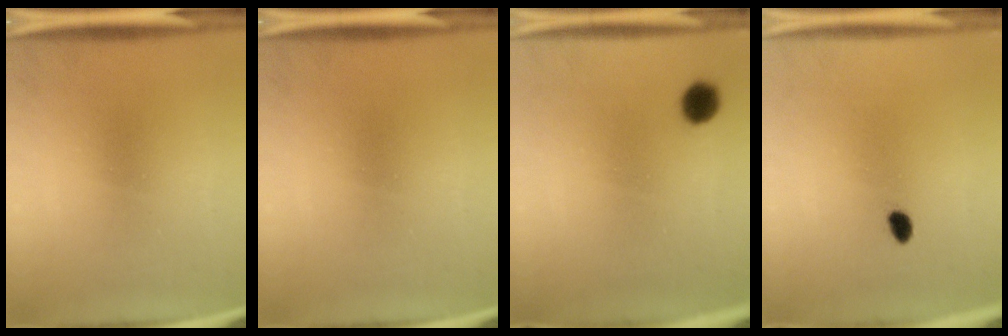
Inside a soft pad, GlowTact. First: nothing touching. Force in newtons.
{"total": 0.0}
{"total": 4.1}
{"total": 2.0}